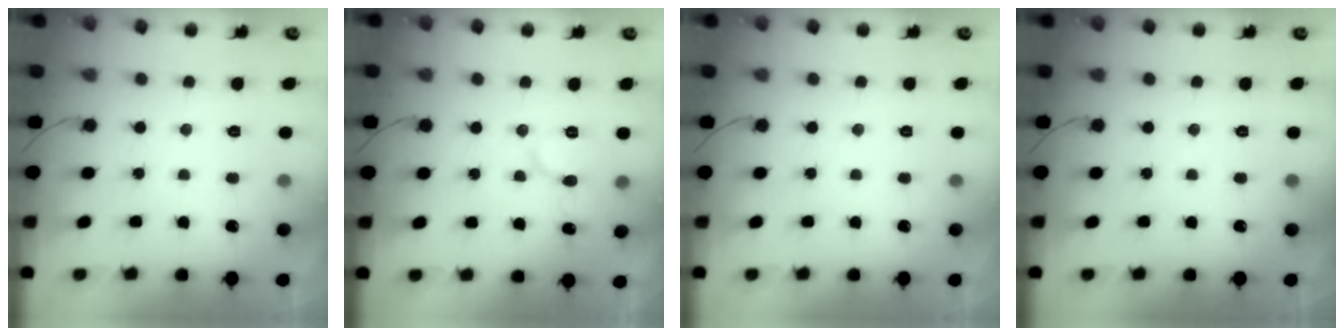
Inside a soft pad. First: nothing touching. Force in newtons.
{"total": 8.1, "press": 8.0, "slide": 1.1}
{"total": 0.0}
{"total": 0.0}